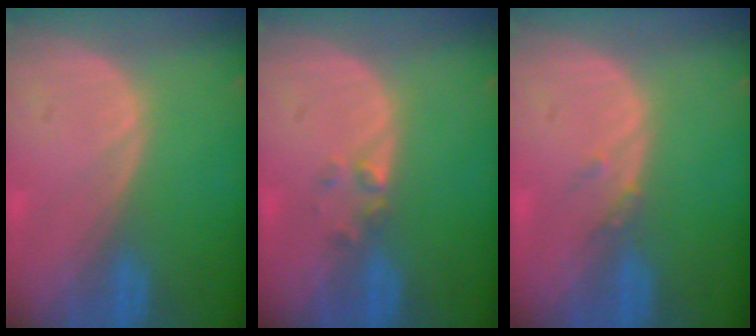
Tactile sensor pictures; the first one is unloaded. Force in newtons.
{"total": 1.6, "press": 1.4, "slide": 0.9}
{"total": 1.3, "press": 1.1, "slide": 0.7}